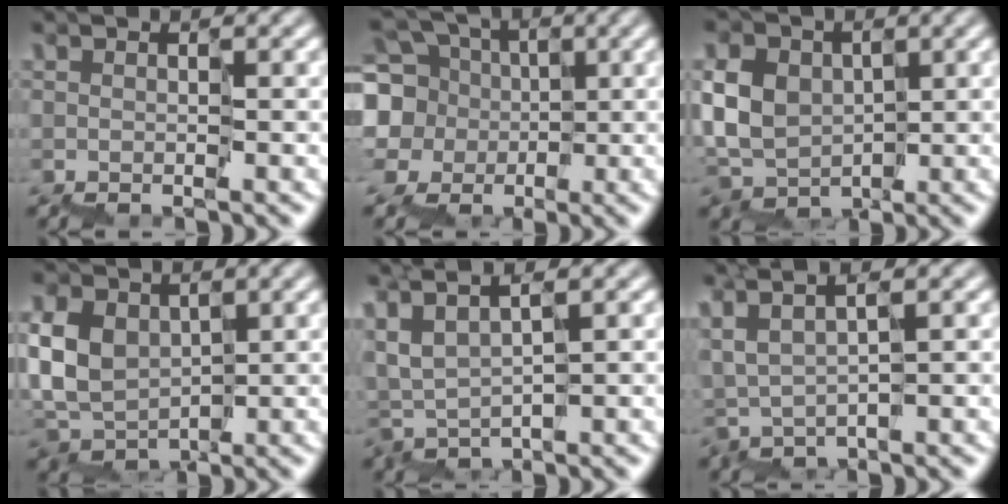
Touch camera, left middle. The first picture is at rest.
{"total": 7.8, "force": [0.9, 7.2, 2.9], "torque": [-0.094, 0.031, -0.013]}
{"total": 6.0, "force": [0.9, 5.0, 3.2], "torque": [-0.060, 0.023, -0.005]}
{"total": 4.7, "force": [0.9, 3.8, 2.6], "torque": [-0.065, 0.016, 0.004]}
{"total": 2.6, "force": [1.7, 0.3, 1.9], "torque": [-0.061, 0.009, 0.037]}
{"total": 2.5, "force": [1.8, 0.4, 1.7], "torque": [-0.051, 0.009, 0.040]}